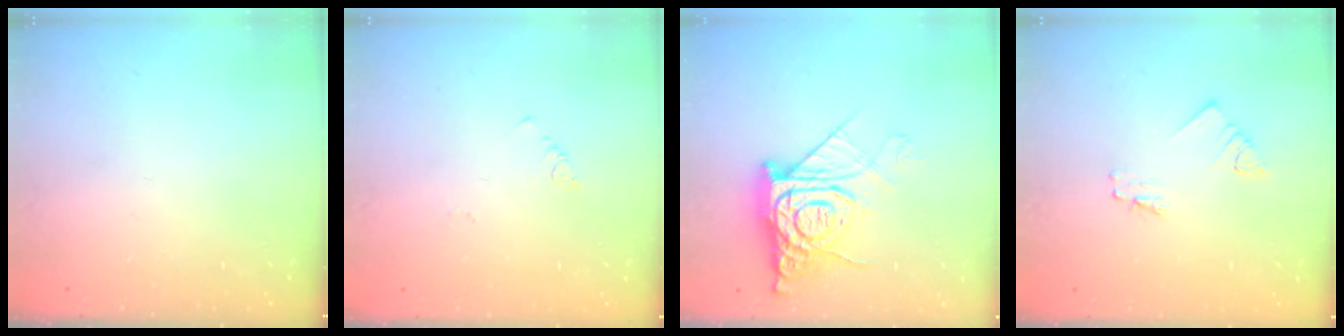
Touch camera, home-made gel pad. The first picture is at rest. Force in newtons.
{"total": 1.9, "press": 1.9, "slide": 0.4}
{"total": 13.7, "press": 13.6, "slide": 1.5}
{"total": 1.2, "press": 1.2, "slide": 0.1}